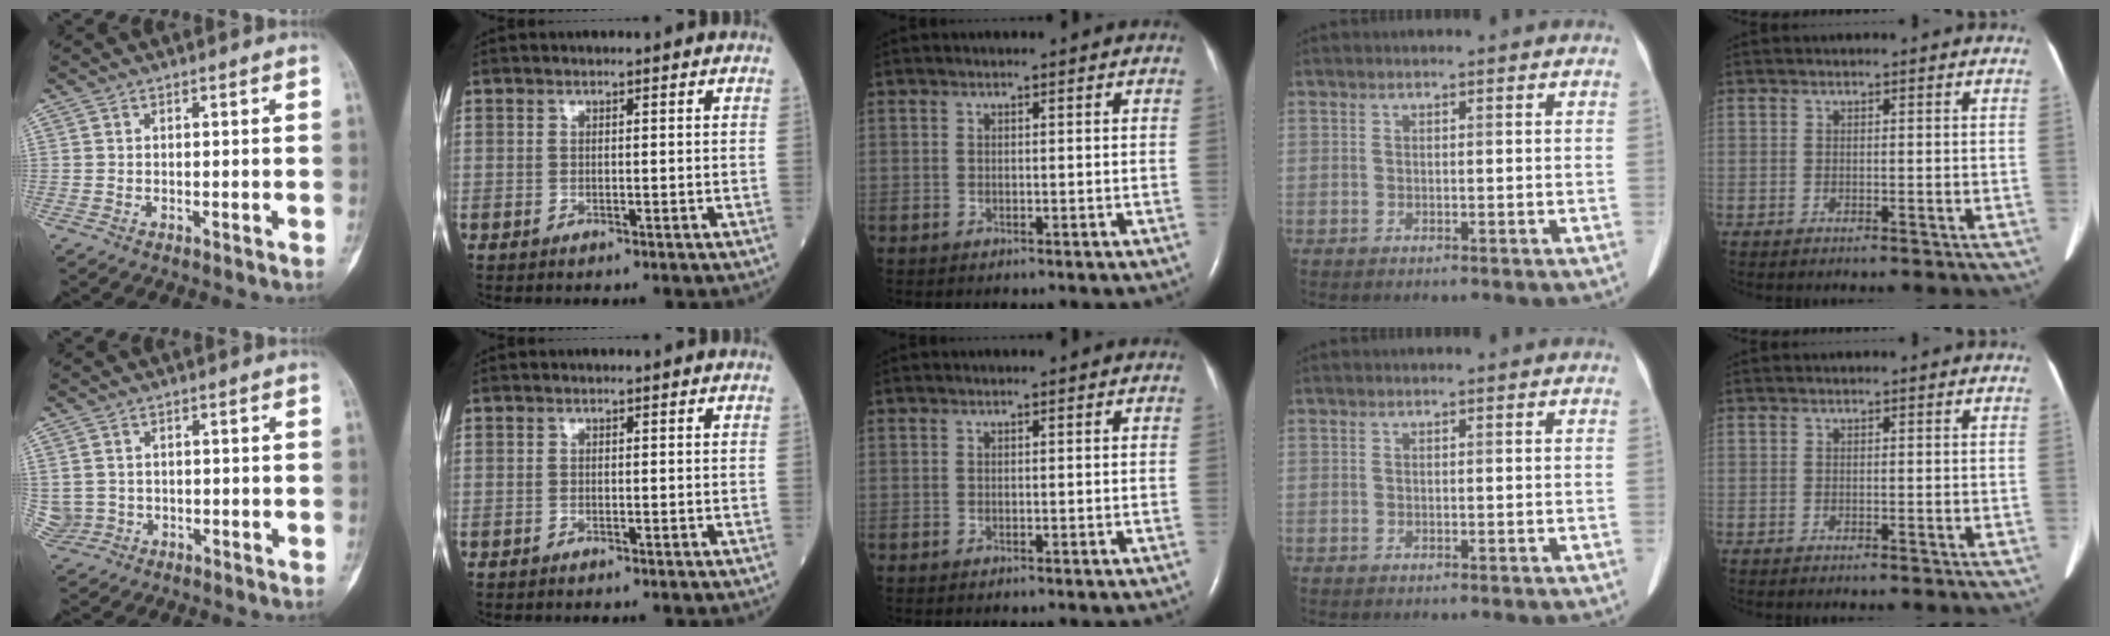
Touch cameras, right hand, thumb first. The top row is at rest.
{"thumb": {"total": 4.2, "force": [-0.1, 4.0, 1.3], "torque": [-0.028, 0.010, 0.011]}}